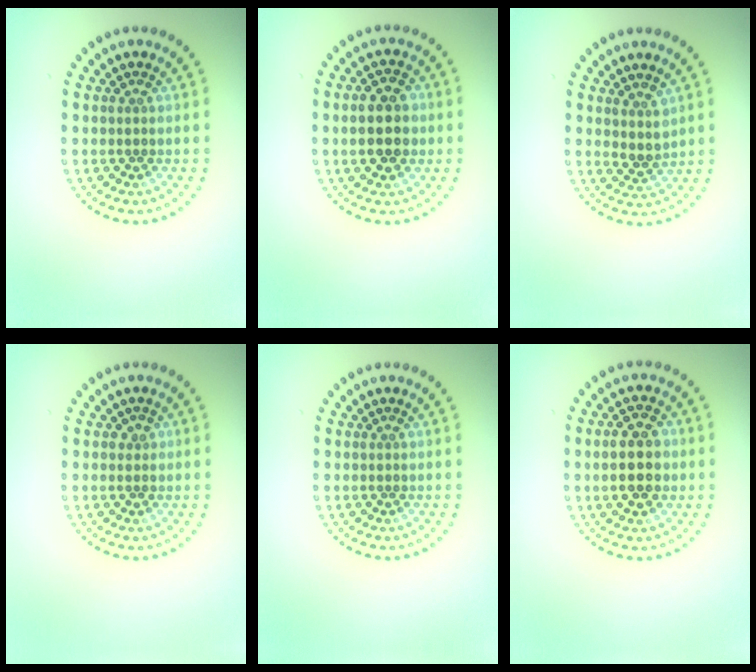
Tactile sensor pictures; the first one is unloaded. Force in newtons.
{"total": 4.6, "press": 4.6, "slide": 0.1}
{"total": 2.0, "press": 1.5, "slide": 1.3}
{"total": 0.9, "press": 0.8, "slide": 0.3}
{"total": 0.0}
{"total": 4.1, "press": 4.1, "slide": 0.3}